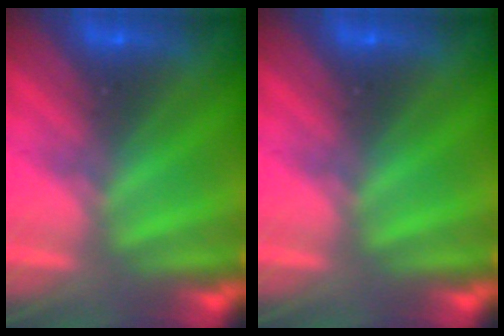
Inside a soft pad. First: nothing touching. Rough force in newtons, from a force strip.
{"total": 0.0}